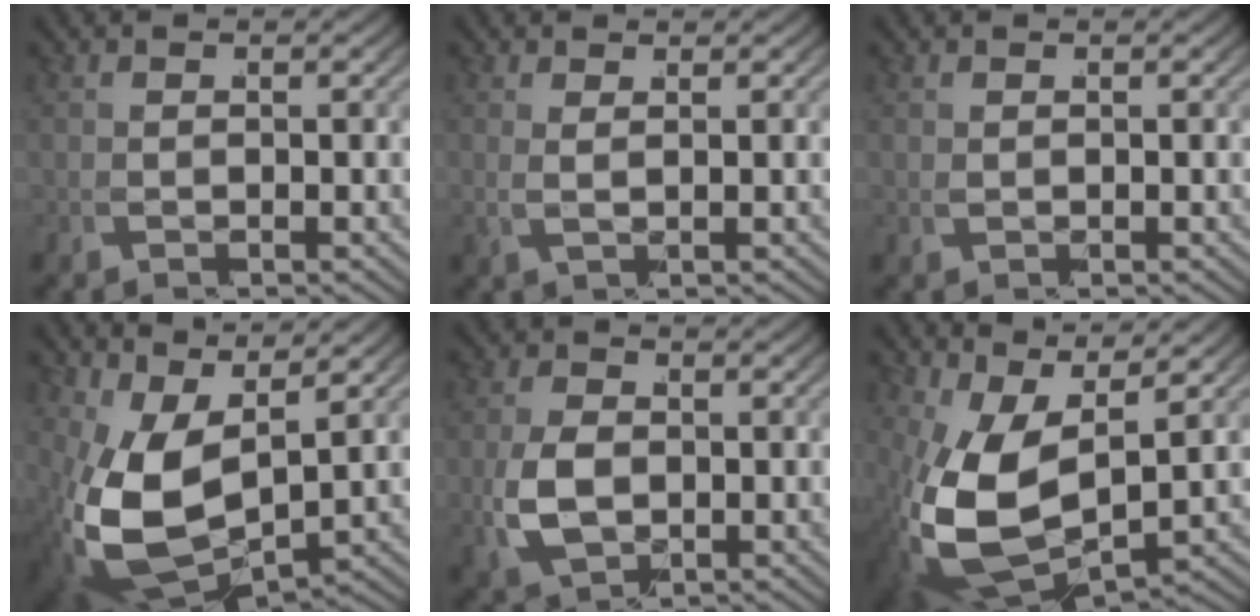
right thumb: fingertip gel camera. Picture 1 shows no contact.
{"total": 1.2, "force": [0.8, 0.2, 0.8], "torque": [-0.030, 0.000, 0.021]}
{"total": 0.5, "force": [0.4, 0.2, 0.3], "torque": [-0.011, -0.004, 0.013]}
{"total": 11.0, "force": [-0.1, 7.0, 8.5], "torque": [-0.226, -0.064, 0.037]}
{"total": 5.2, "force": [-0.3, 3.7, 3.7], "torque": [-0.099, -0.017, 0.013]}
{"total": 12.0, "force": [-0.3, 7.5, 9.4], "torque": [-0.242, -0.065, 0.035]}